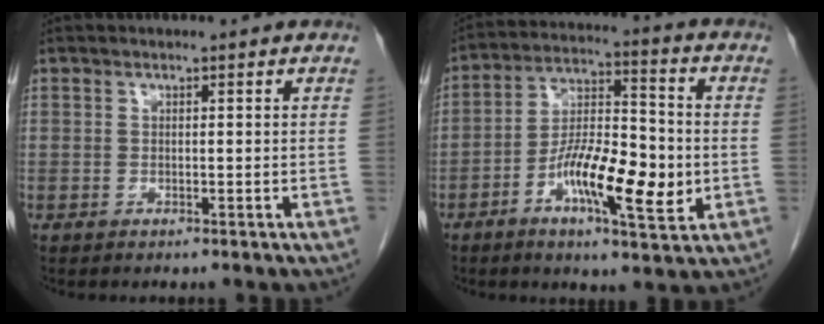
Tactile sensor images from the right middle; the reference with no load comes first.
{"total": 13.3, "force": [-3.7, 3.4, 12.4], "torque": [-0.221, 0.000, -0.065]}